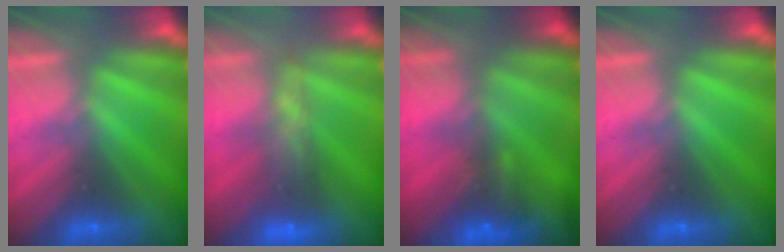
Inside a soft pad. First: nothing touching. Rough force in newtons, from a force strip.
{"total": 9.2}
{"total": 5.9}
{"total": 0.0}